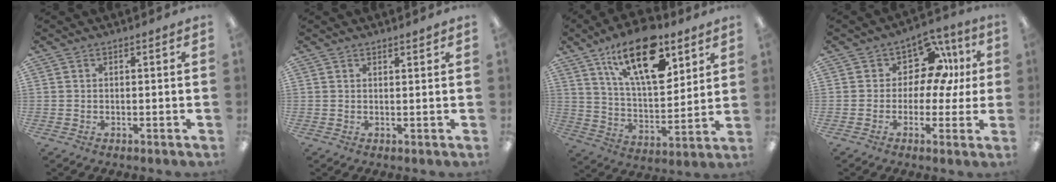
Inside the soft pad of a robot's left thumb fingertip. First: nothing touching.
{"total": 1.0, "force": [0.9, 0.1, 0.5], "torque": [-0.003, -0.003, 0.014]}
{"total": 21.2, "force": [12.5, 9.5, 14.4], "torque": [-0.229, -0.054, 0.208]}
{"total": 11.2, "force": [3.7, 8.1, 6.8], "torque": [-0.108, -0.006, 0.071]}